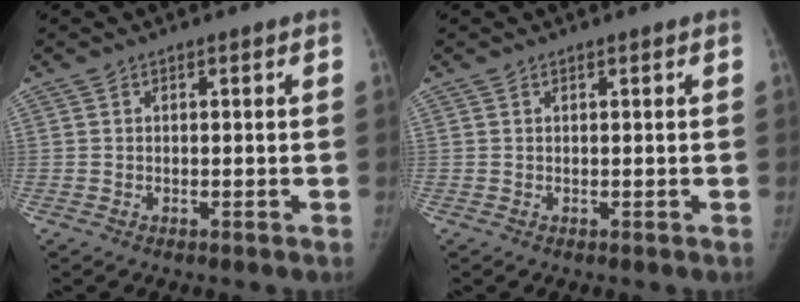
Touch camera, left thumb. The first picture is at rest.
{"total": 0.0}